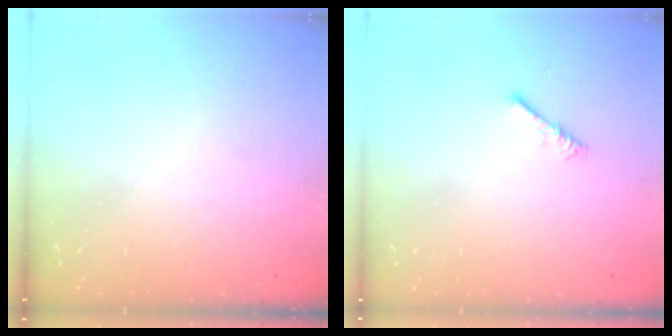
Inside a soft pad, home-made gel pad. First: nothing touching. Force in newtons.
{"total": 0.9, "press": 0.9, "slide": 0.3}